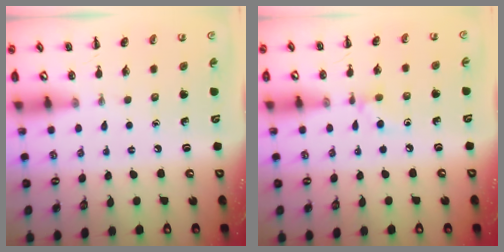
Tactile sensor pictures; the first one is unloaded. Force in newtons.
{"total": 5.3, "press": 4.9, "slide": 1.9}